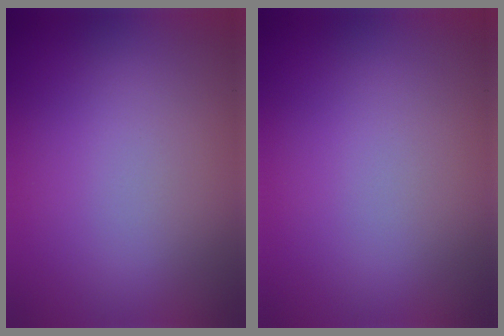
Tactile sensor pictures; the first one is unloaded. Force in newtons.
{"total": 0.0}